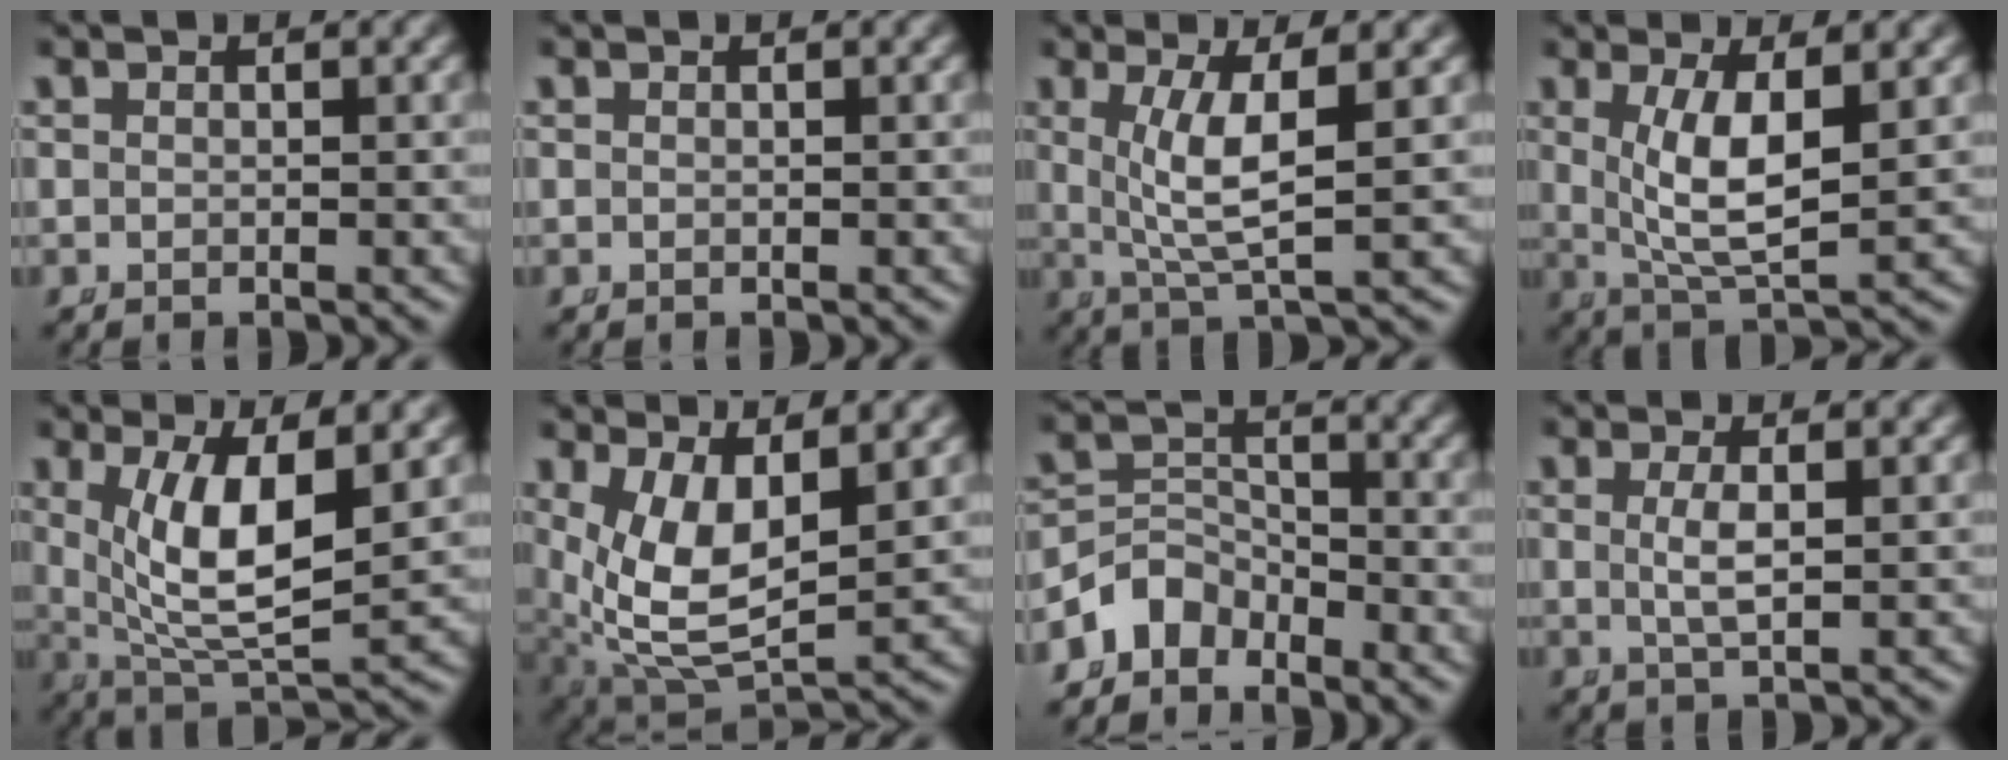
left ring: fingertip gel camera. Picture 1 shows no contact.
{"total": 0.0}
{"total": 5.3, "force": [1.0, 1.2, 5.1], "torque": [-0.093, -0.011, 0.029]}
{"total": 6.1, "force": [0.9, 2.4, 5.5], "torque": [-0.105, -0.019, 0.032]}
{"total": 8.4, "force": [1.3, 4.1, 7.2], "torque": [-0.142, -0.025, 0.041]}
{"total": 9.9, "force": [0.3, 6.8, 7.1], "torque": [-0.167, -0.056, 0.033]}
{"total": 5.9, "force": [-3.1, 4.5, 2.3], "torque": [-0.051, -0.021, -0.053]}
{"total": 2.2, "force": [0.2, 0.0, 2.1], "torque": [-0.050, -0.012, 0.012]}